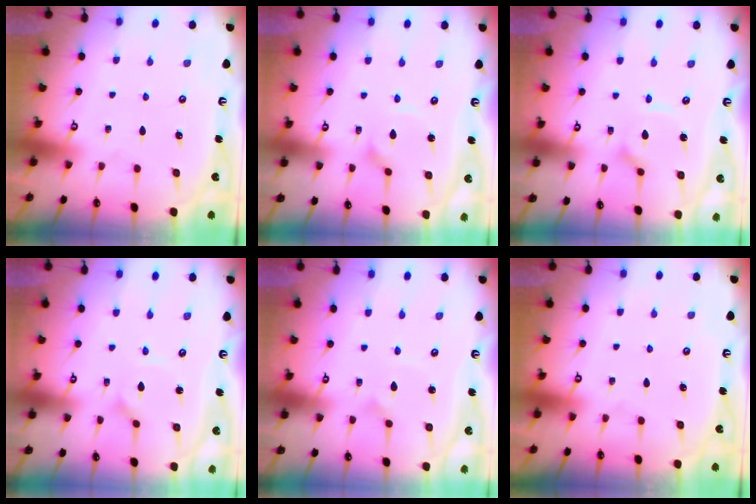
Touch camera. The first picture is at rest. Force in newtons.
{"total": 2.2, "press": 2.2, "slide": 0.3}
{"total": 5.5, "press": 5.5, "slide": 0.7}
{"total": 0.8, "press": 0.8, "slide": 0.2}
{"total": 2.2, "press": 2.2, "slide": 0.1}
{"total": 0.0}